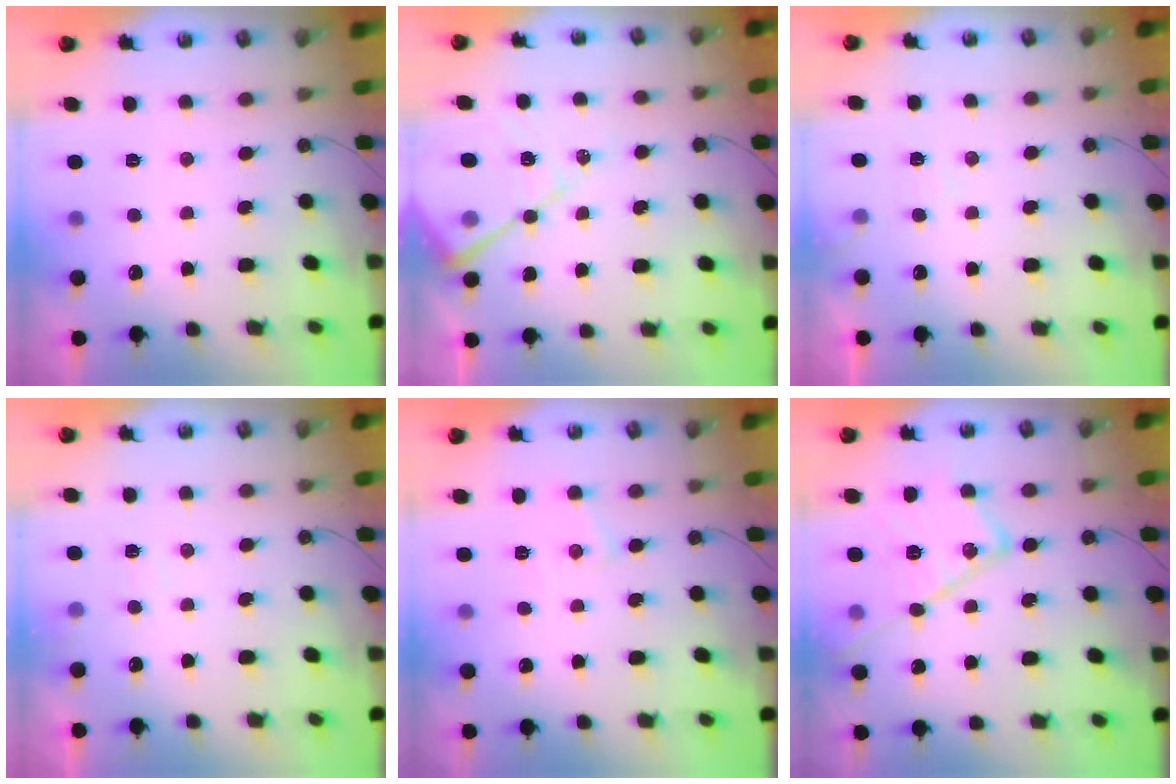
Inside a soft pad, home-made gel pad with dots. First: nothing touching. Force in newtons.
{"total": 13.8, "press": 13.7, "slide": 1.3}
{"total": 6.4, "press": 6.3, "slide": 0.8}
{"total": 5.5, "press": 5.4, "slide": 0.8}
{"total": 5.7, "press": 5.7, "slide": 0.3}
{"total": 19.7, "press": 19.6, "slide": 2.0}